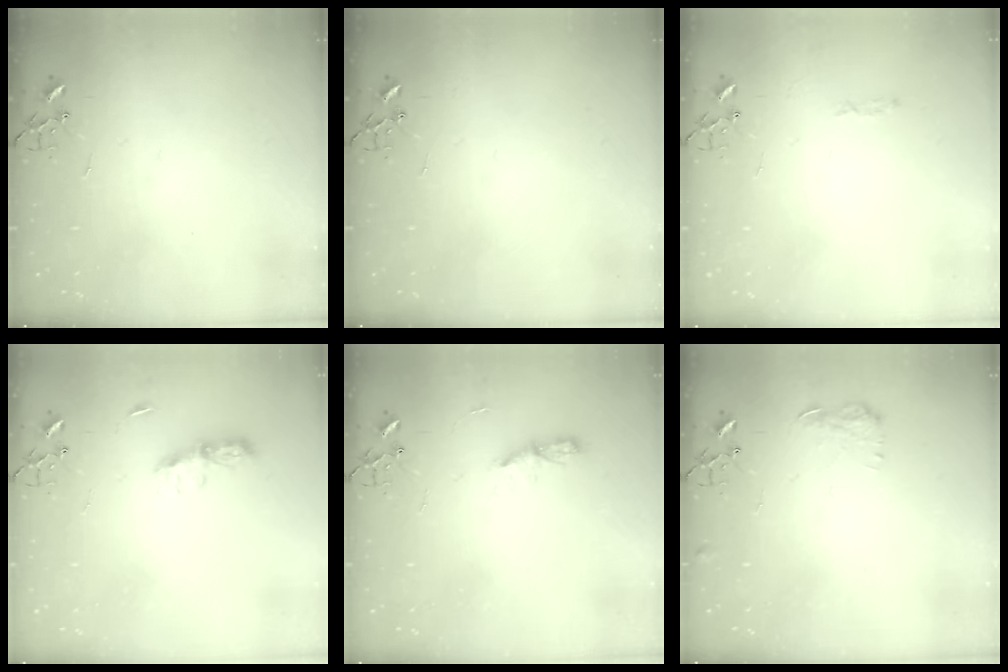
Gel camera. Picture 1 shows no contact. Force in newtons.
{"total": 0.0}
{"total": 3.3, "press": 3.3, "slide": 0.5}
{"total": 7.4, "press": 7.4, "slide": 0.4}
{"total": 5.1, "press": 5.0, "slide": 0.6}
{"total": 7.6, "press": 7.6, "slide": 0.3}